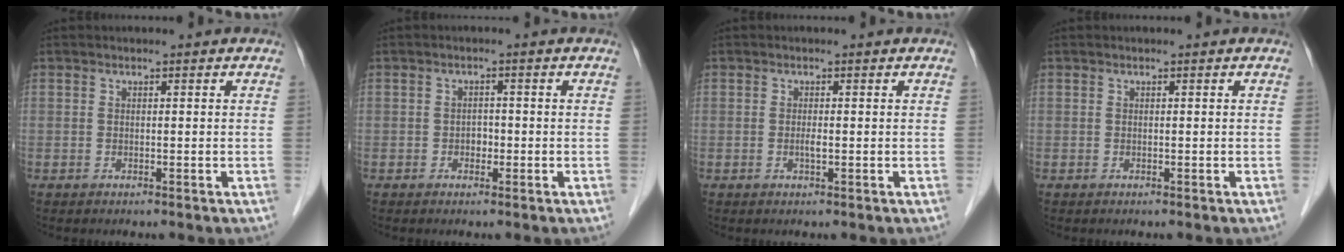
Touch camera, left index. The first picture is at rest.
{"total": 1.4, "force": [-0.5, 1.0, 0.8], "torque": [-0.011, 0.005, -0.008]}
{"total": 0.9, "force": [-0.1, 0.1, 0.9], "torque": [-0.018, -0.001, -0.001]}
{"total": 0.0}